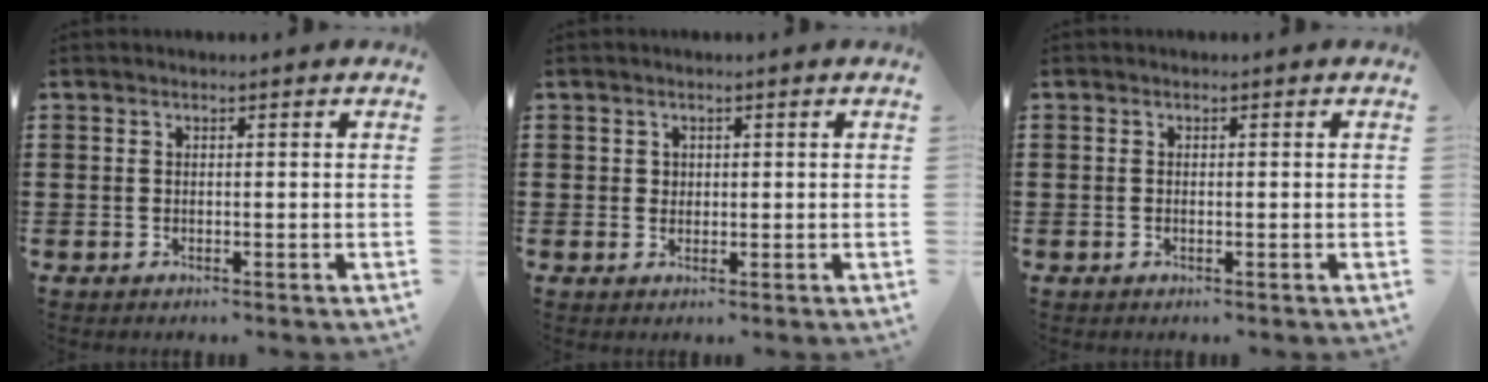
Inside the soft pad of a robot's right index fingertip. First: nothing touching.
{"total": 1.1, "force": [0.4, 1.0, 0.1], "torque": [-0.005, 0.004, 0.009]}
{"total": 0.0}